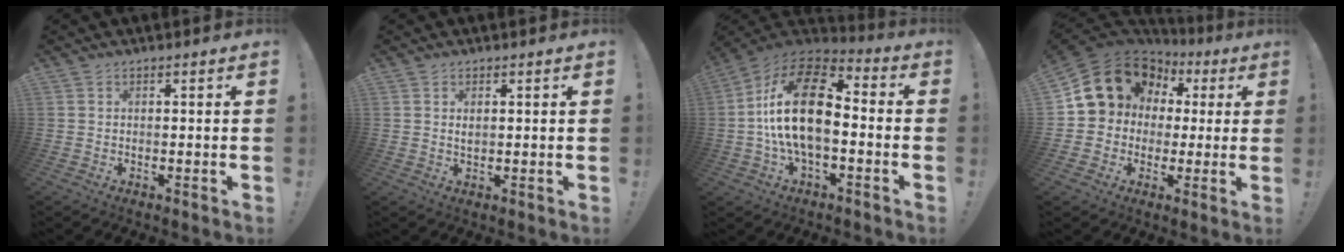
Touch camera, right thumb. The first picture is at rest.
{"total": 1.4, "force": [0.6, 0.7, 1.0], "torque": [-0.004, -0.005, 0.008]}
{"total": 22.0, "force": [0.4, 11.7, 18.6], "torque": [-0.349, 0.016, 0.010]}
{"total": 15.3, "force": [5.7, 12.9, 6.0], "torque": [-0.087, -0.027, 0.128]}